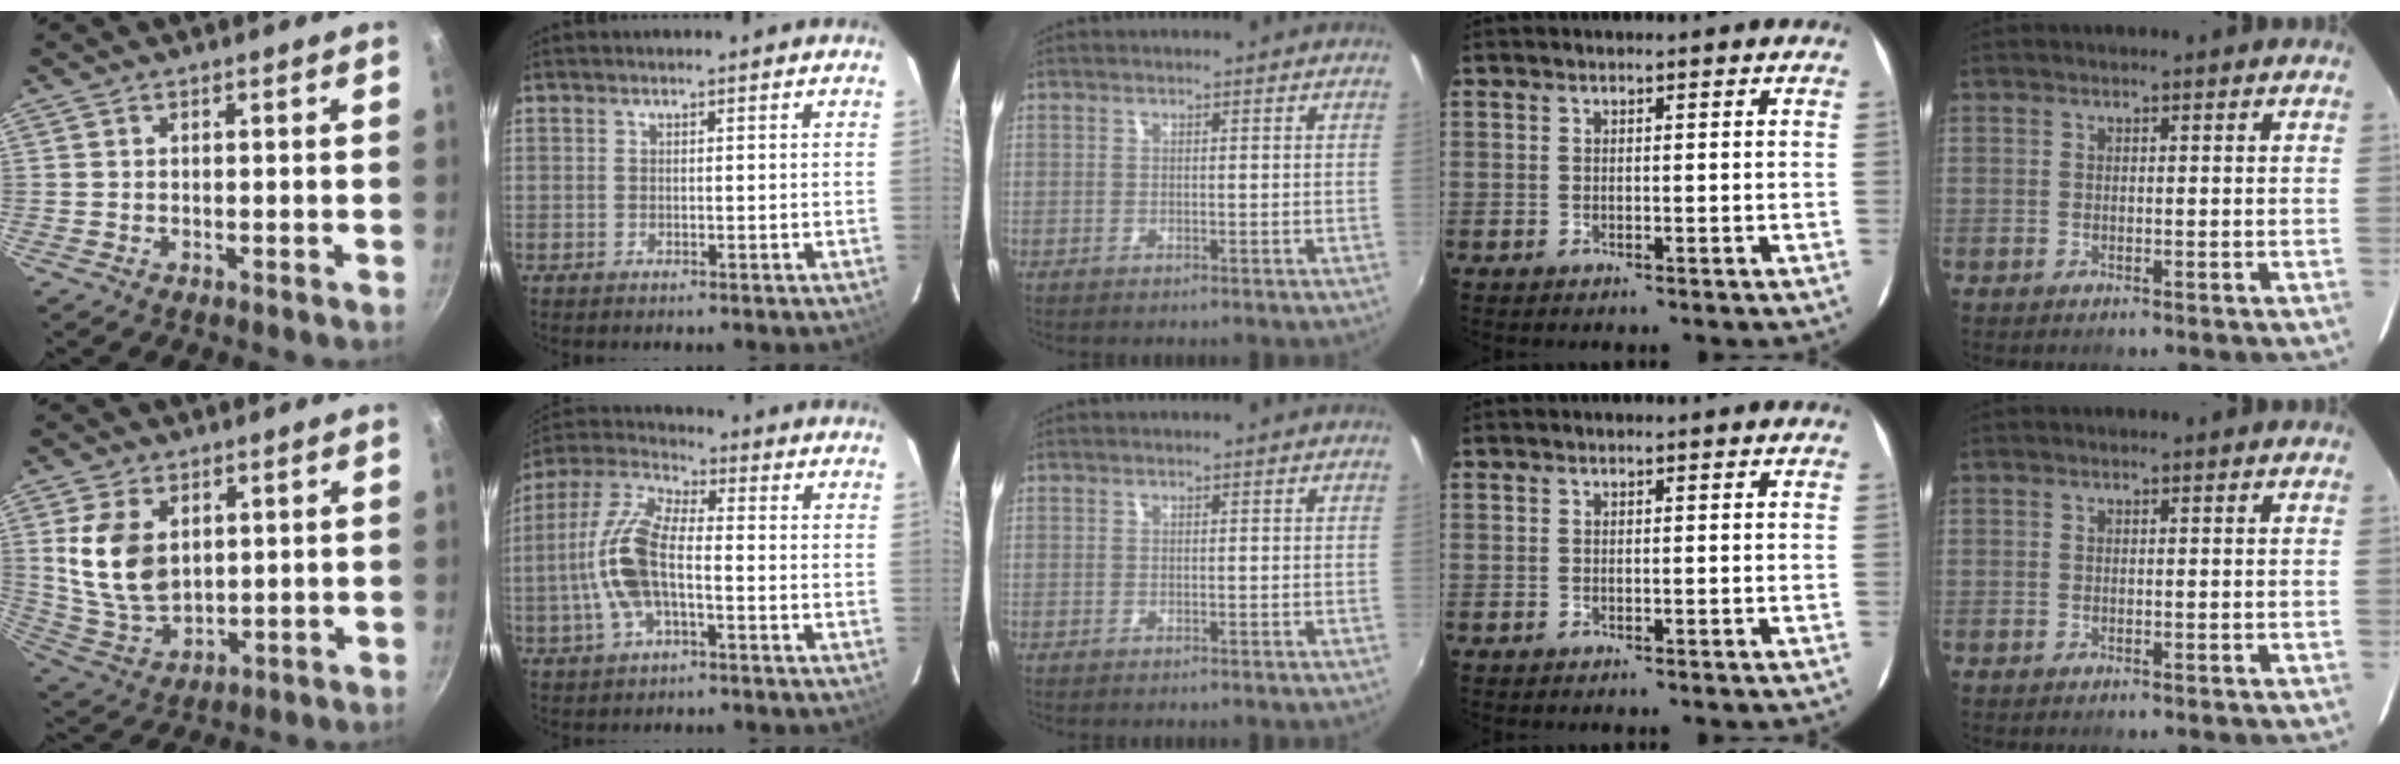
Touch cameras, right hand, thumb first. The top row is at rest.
{"thumb": {"total": 12.4, "force": [2.9, 8.2, 8.9], "torque": [-0.159, -0.023, 0.071]}, "index": {"total": 12.7, "force": [-2.6, 5.1, 11.3], "torque": [-0.244, 0.008, -0.055]}}